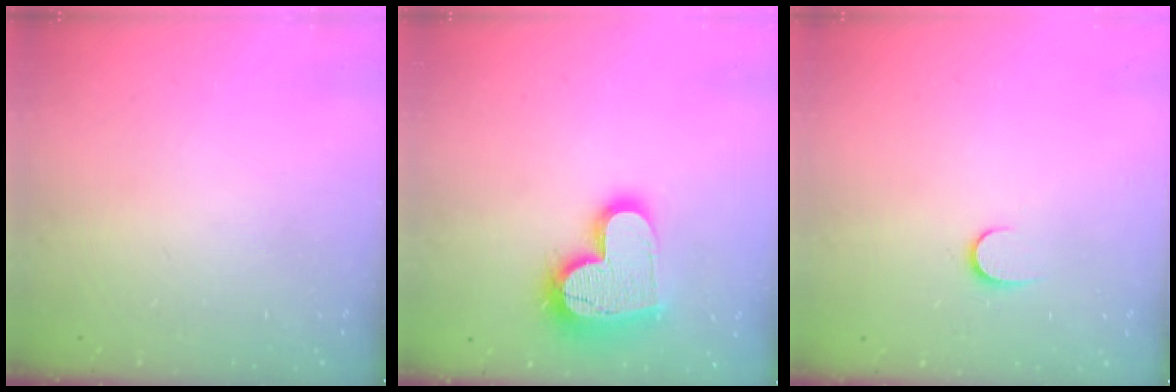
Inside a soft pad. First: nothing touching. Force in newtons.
{"total": 18.2, "press": 18.1, "slide": 1.5}
{"total": 5.7, "press": 5.7, "slide": 0.5}